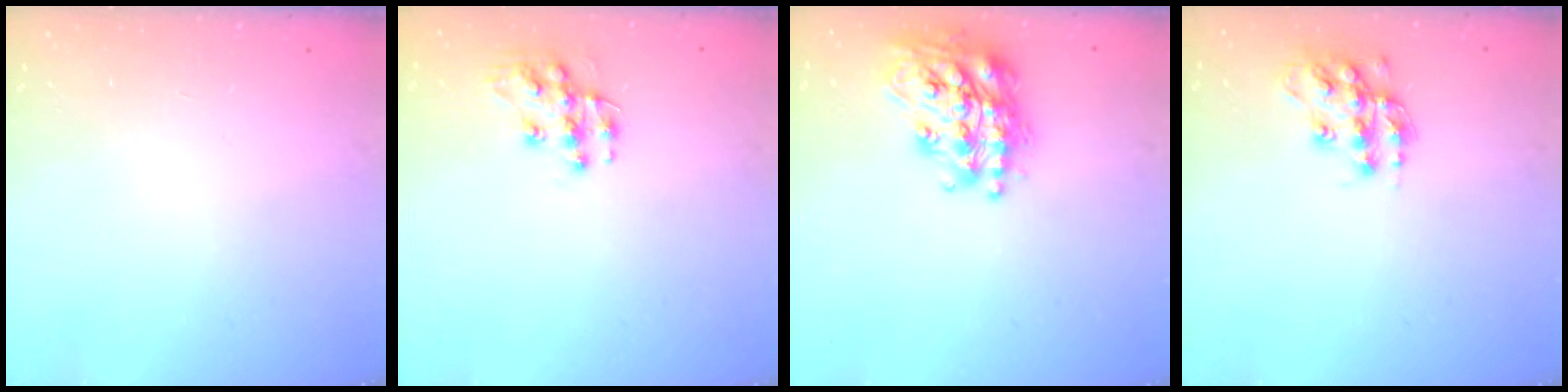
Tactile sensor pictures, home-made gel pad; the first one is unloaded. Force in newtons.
{"total": 10.0, "press": 10.0, "slide": 0.6}
{"total": 20.7, "press": 20.6, "slide": 1.6}
{"total": 13.8, "press": 13.8, "slide": 0.8}